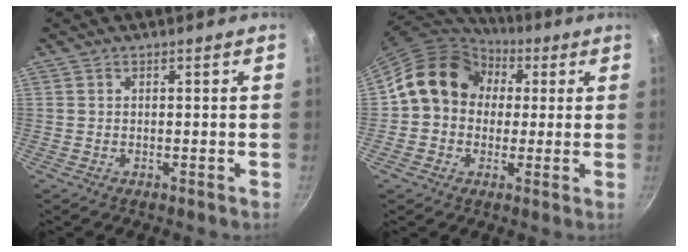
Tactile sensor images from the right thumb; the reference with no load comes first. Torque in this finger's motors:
{"motor_torque": [0.74, 2.80, 0.75, -0.83, 0.05]}